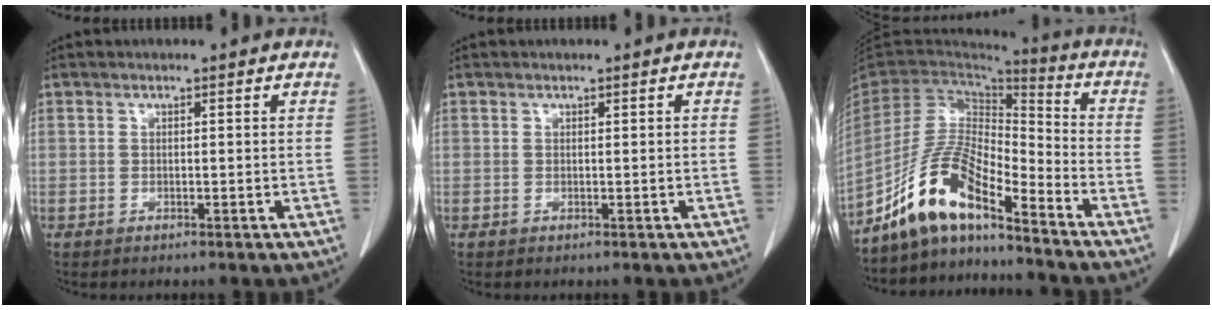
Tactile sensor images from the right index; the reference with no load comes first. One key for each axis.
{"total": 0.0}
{"total": 12.0, "fx": -9.4, "fy": 2.6, "fz": 7.1, "tx": -0.146, "ty": 0.019, "tz": -0.176}